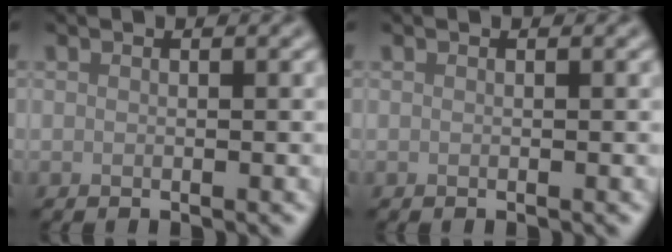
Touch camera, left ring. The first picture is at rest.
{"total": 0.0}